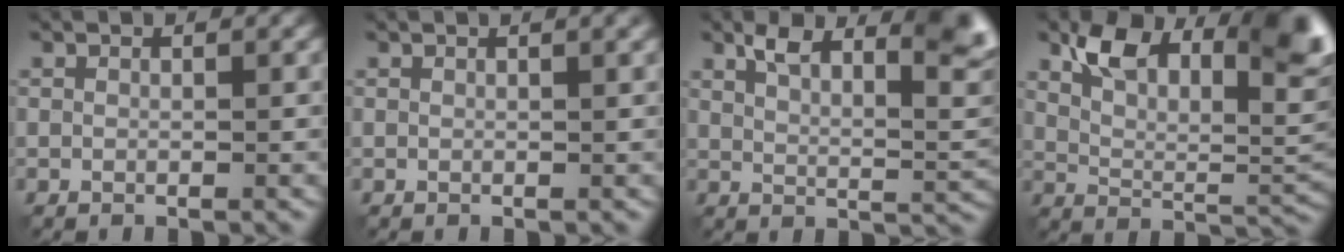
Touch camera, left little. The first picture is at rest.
{"total": 1.6, "force": [0.9, 0.5, 1.3], "torque": [-0.012, 0.005, 0.007]}
{"total": 7.5, "force": [4.0, 2.3, 5.9], "torque": [-0.084, 0.004, 0.066]}
{"total": 10.4, "force": [5.2, 4.6, 7.7], "torque": [-0.123, -0.003, 0.093]}